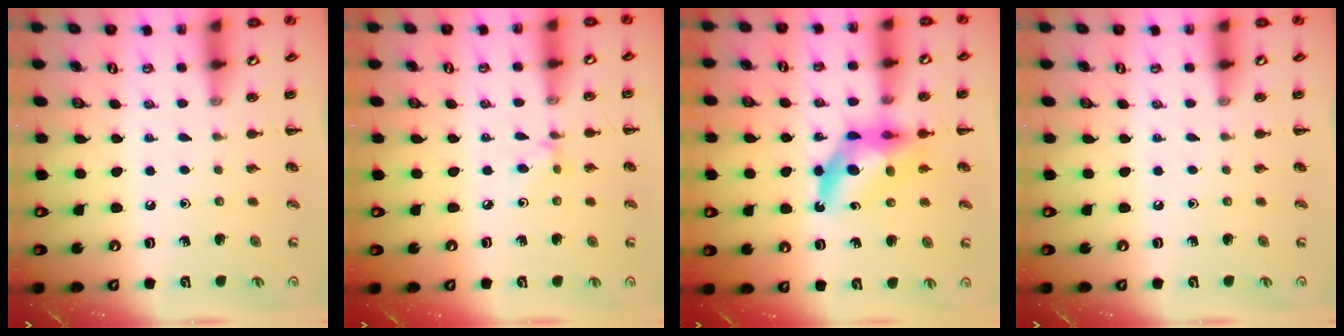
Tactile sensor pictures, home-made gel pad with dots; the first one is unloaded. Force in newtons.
{"total": 3.5, "press": 3.3, "slide": 1.2}
{"total": 10.2, "press": 9.7, "slide": 3.1}
{"total": 0.0}